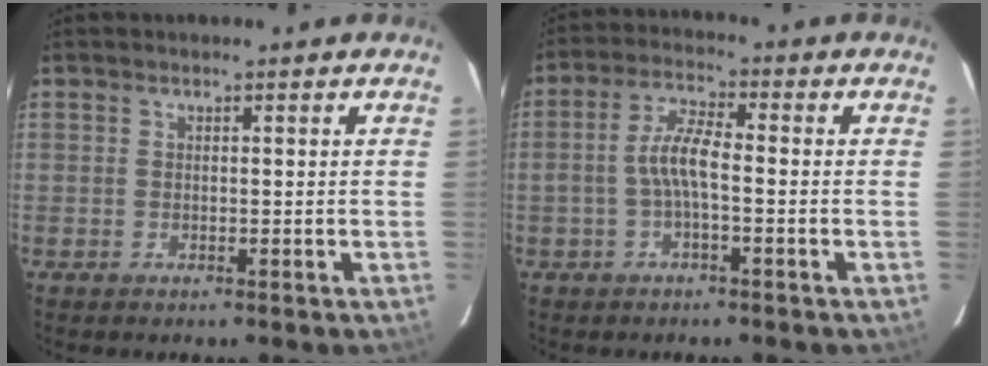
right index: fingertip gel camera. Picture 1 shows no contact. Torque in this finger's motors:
{"motor_torque": [0.36, -0.25, 0.49, 0.14]}